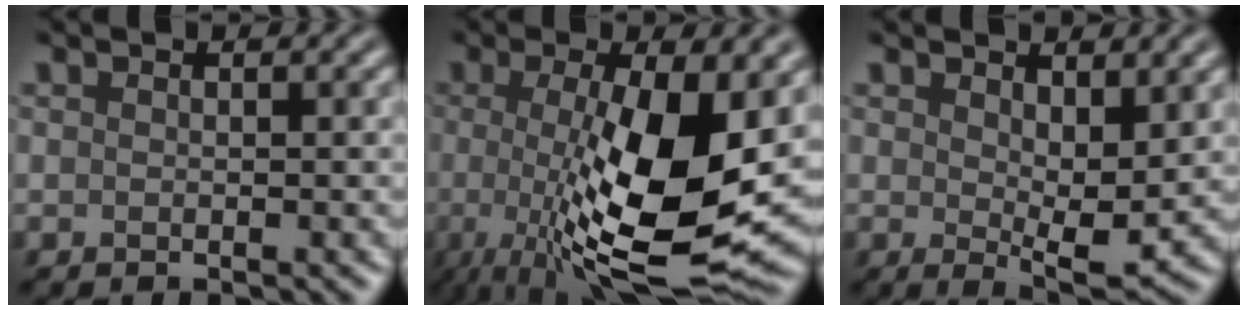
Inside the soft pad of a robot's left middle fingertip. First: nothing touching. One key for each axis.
{"total": 11.9, "fx": -0.7, "fy": 3.4, "fz": 11.4, "tx": -0.184, "ty": -0.024, "tz": -0.008}
{"total": 4.4, "fx": 1.3, "fy": 1.6, "fz": 3.8, "tx": -0.069, "ty": -0.014, "tz": 0.027}